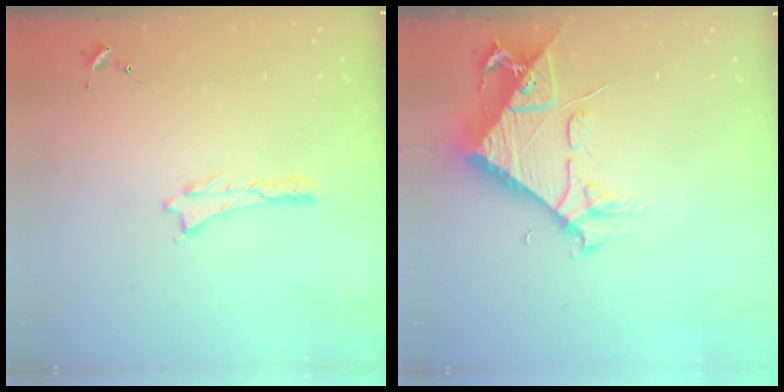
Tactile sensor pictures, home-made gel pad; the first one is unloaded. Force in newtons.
{"total": 6.8, "press": 6.8, "slide": 0.9}